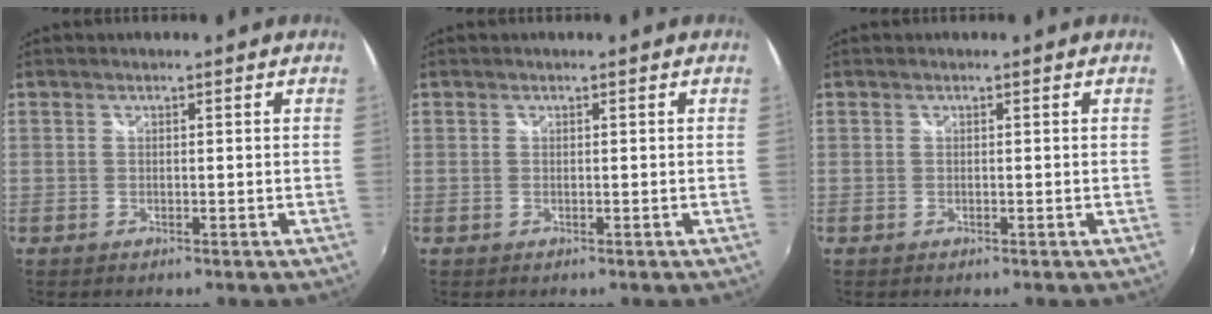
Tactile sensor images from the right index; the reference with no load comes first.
{"total": 0.0}
{"total": 0.0}